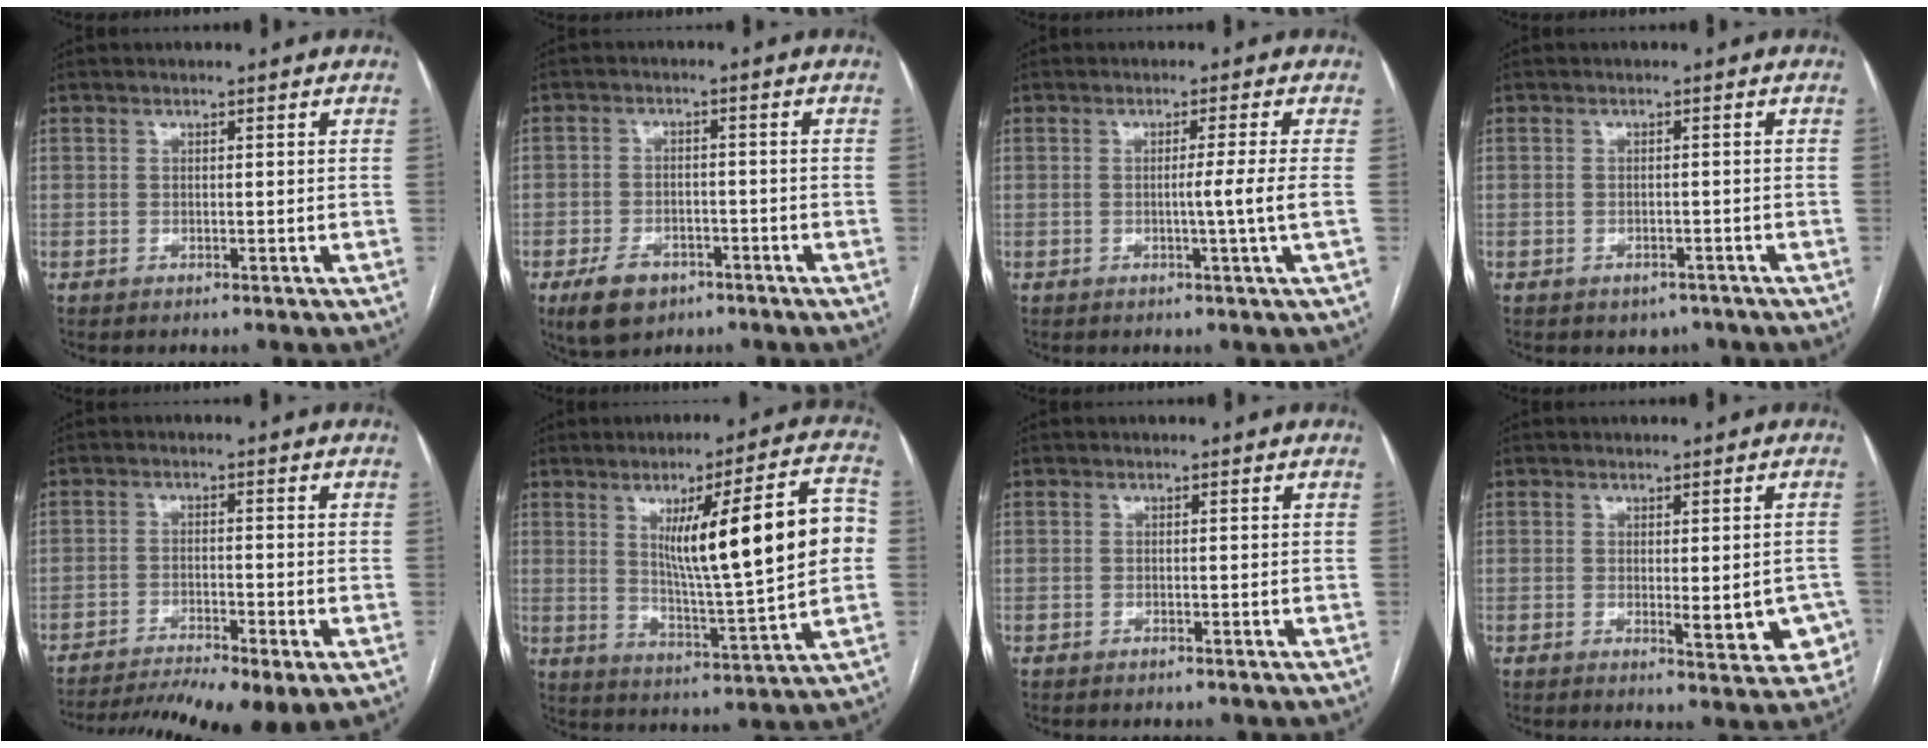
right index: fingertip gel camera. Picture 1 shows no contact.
{"total": 6.3, "force": [-3.7, 4.0, 3.1], "torque": [-0.060, 0.000, -0.055]}
{"total": 3.8, "force": [-0.6, -1.7, 3.3], "torque": [-0.051, -0.005, -0.009]}
{"total": 2.5, "force": [-1.9, 1.6, 0.6], "torque": [-0.007, 0.005, -0.018]}
{"total": 14.6, "force": [-11.4, 1.4, 9.1], "torque": [-0.143, -0.017, -0.175]}
{"total": 18.2, "force": [2.9, 1.2, 17.9], "torque": [-0.263, 0.010, 0.044]}
{"total": 0.6, "force": [-0.5, 0.2, 0.2], "torque": [-0.010, -0.001, -0.006]}
{"total": 6.7, "force": [-1.7, 2.4, 6.0], "torque": [-0.055, -0.005, -0.016]}